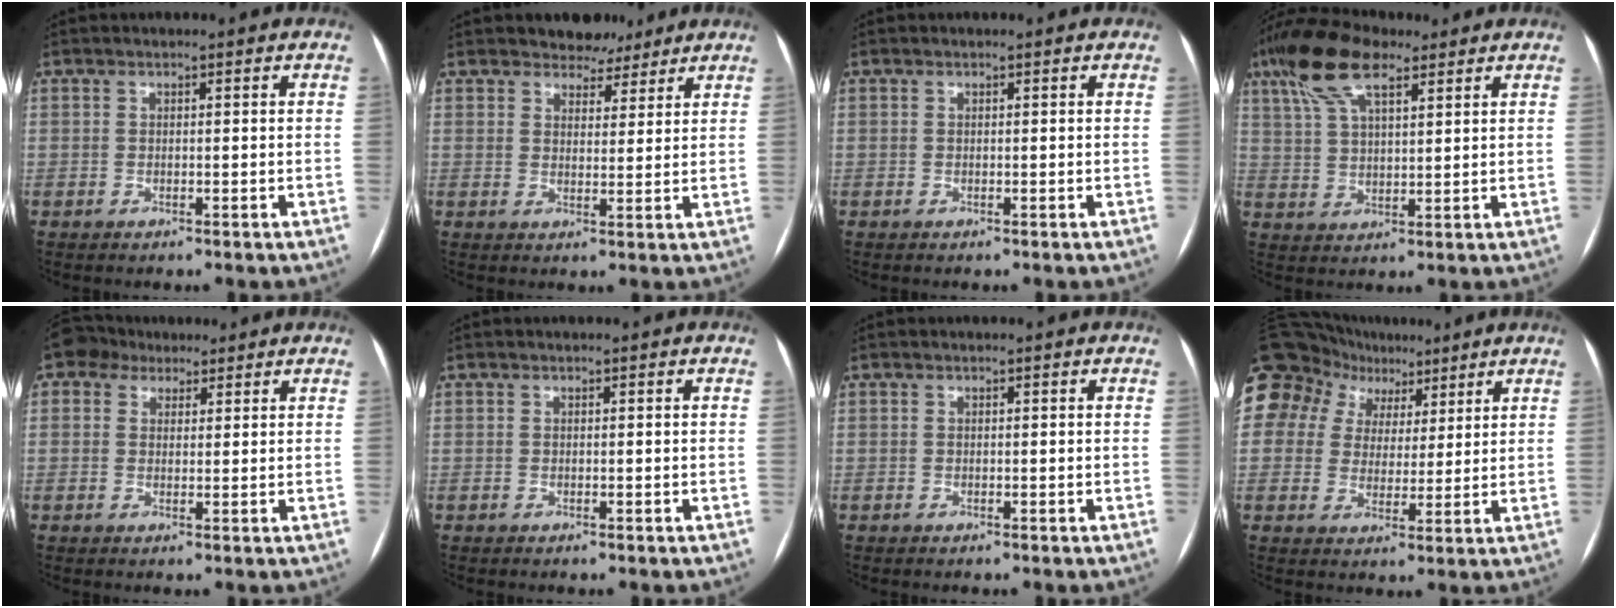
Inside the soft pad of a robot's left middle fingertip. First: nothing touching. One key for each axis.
{"total": 4.7, "fx": 4.0, "fy": 2.4, "fz": 0.6, "tx": -0.006, "ty": 0.000, "tz": 0.058}
{"total": 0.0}
{"total": 11.0, "fx": 6.9, "fy": 3.7, "fz": 7.8, "tx": -0.163, "ty": 0.028, "tz": 0.131}
{"total": 4.6, "fx": 3.0, "fy": 3.3, "fz": 0.9, "tx": -0.024, "ty": 0.029, "tz": 0.054}
{"total": 0.0}
{"total": 3.3, "fx": -1.6, "fy": -2.6, "fz": -1.2, "tx": 0.037, "ty": -0.017, "tz": -0.030}
{"total": 17.0, "fx": 9.6, "fy": 12.7, "fz": 5.9, "tx": -0.166, "ty": 0.068, "tz": 0.172}